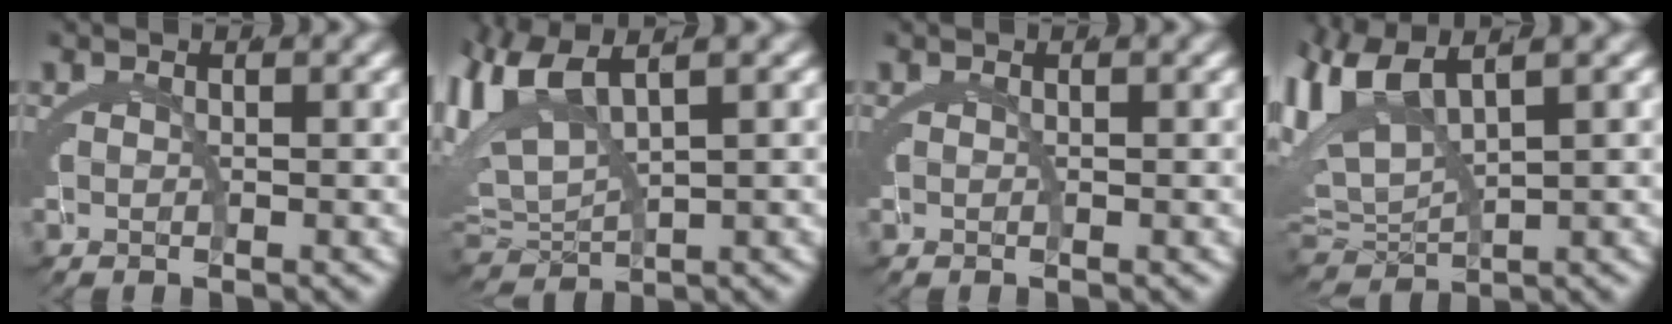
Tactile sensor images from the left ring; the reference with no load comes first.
{"total": 7.6, "force": [1.4, 5.4, 5.2], "torque": [-0.146, -0.019, 0.034]}
{"total": 0.0}
{"total": 8.4, "force": [1.4, 6.2, 5.5], "torque": [-0.155, -0.019, 0.030]}